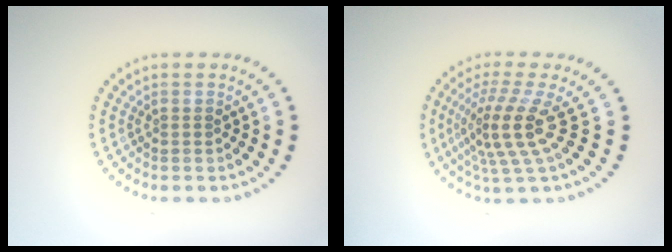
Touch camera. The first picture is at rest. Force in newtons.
{"total": 4.4, "press": 3.0, "slide": 3.2}